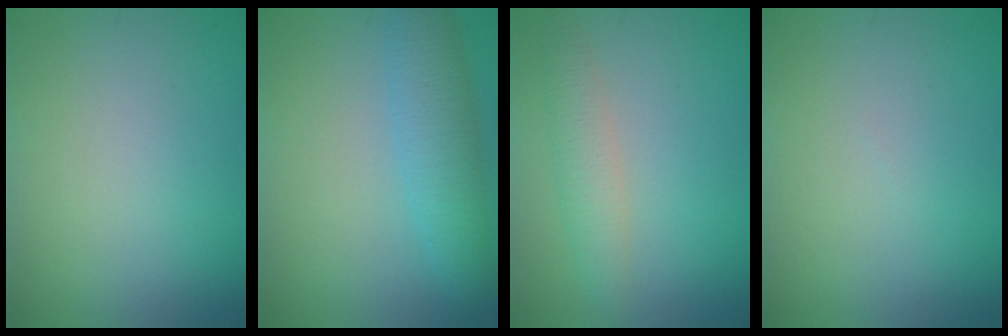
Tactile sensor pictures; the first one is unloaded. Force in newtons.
{"total": 4.3, "press": 4.3, "slide": 0.1}
{"total": 2.5, "press": 2.5, "slide": 0.1}
{"total": 0.0}